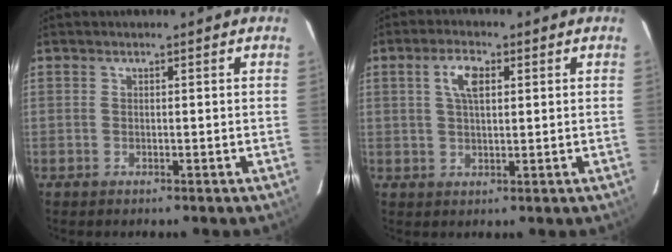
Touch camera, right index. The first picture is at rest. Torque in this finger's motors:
{"motor_torque": [0.57, 0.09, 0.37, 0.09]}